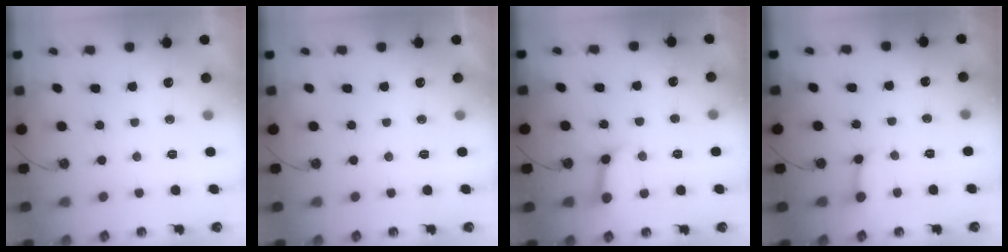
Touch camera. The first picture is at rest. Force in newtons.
{"total": 0.0}
{"total": 10.2, "press": 10.2, "slide": 1.2}
{"total": 3.8, "press": 3.7, "slide": 0.5}